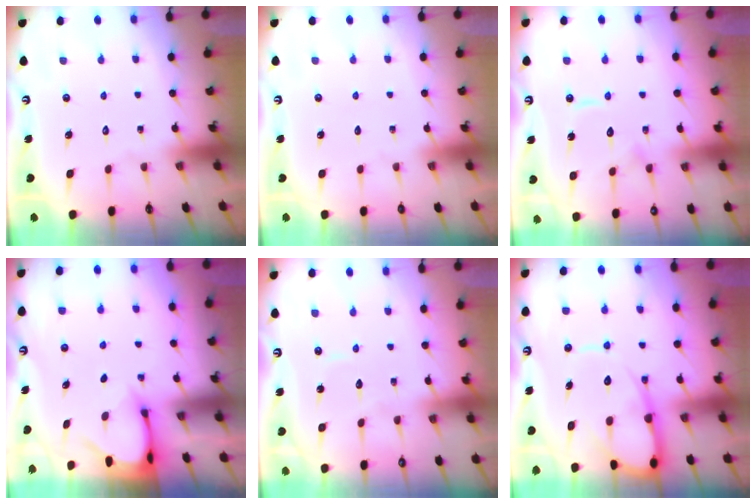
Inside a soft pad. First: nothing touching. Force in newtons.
{"total": 0.0}
{"total": 10.4, "press": 10.4, "slide": 0.9}
{"total": 3.2, "press": 3.2, "slide": 0.3}
{"total": 3.8, "press": 3.8, "slide": 0.4}
{"total": 11.2, "press": 11.1, "slide": 1.2}